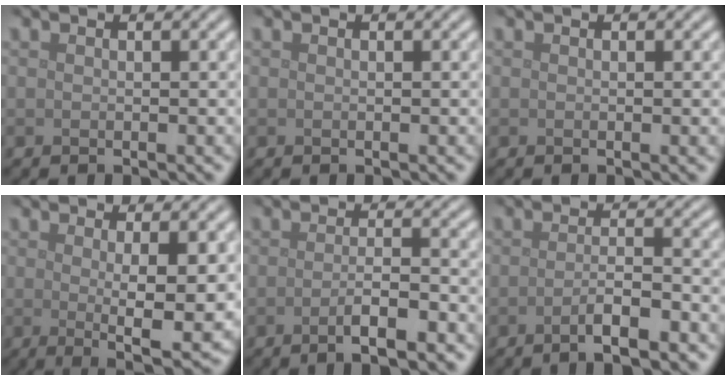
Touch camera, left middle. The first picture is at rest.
{"total": 0.0}
{"total": 0.6, "force": [0.0, 0.1, 0.5], "torque": [-0.003, 0.000, -0.001]}
{"total": 6.2, "force": [-0.1, 1.2, 6.1], "torque": [-0.094, -0.014, 0.005]}
{"total": 3.5, "force": [-1.7, 0.8, 2.9], "torque": [-0.046, 0.003, -0.033]}
{"total": 3.4, "force": [-1.9, 0.7, 2.7], "torque": [-0.042, 0.005, -0.040]}